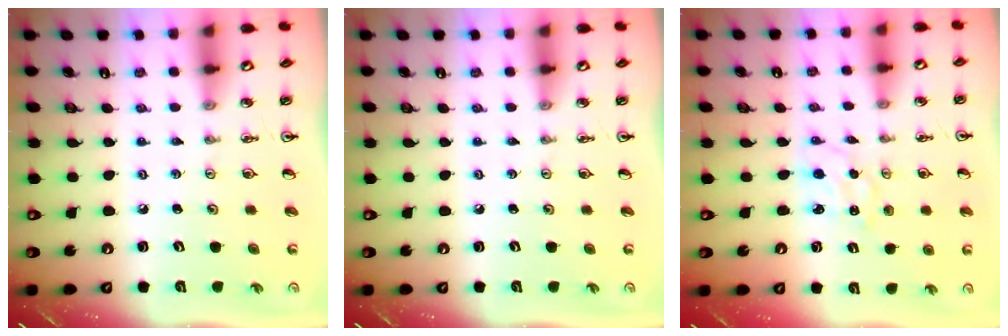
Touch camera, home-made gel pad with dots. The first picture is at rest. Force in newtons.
{"total": 0.0}
{"total": 1.7, "press": 1.7, "slide": 0.3}